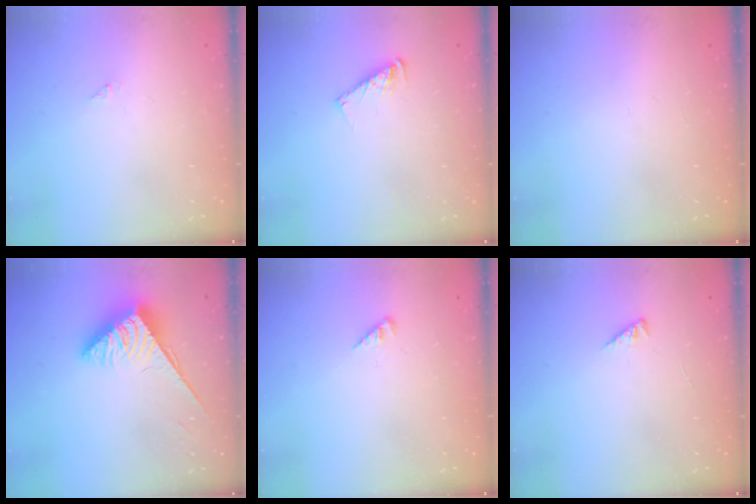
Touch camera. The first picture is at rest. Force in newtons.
{"total": 5.4, "press": 5.4, "slide": 0.4}
{"total": 0.0}
{"total": 4.0, "press": 3.9, "slide": 0.6}
{"total": 3.0, "press": 2.9, "slide": 0.3}
{"total": 1.4, "press": 1.3, "slide": 0.3}